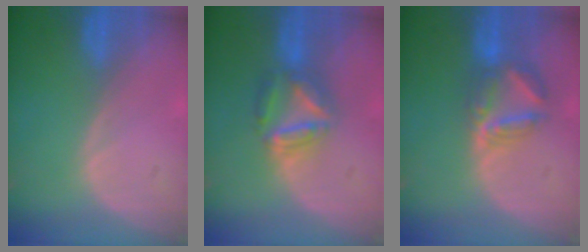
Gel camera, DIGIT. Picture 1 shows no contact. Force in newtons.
{"total": 6.6, "press": 6.2, "slide": 2.5}
{"total": 6.2, "press": 6.2, "slide": 0.7}